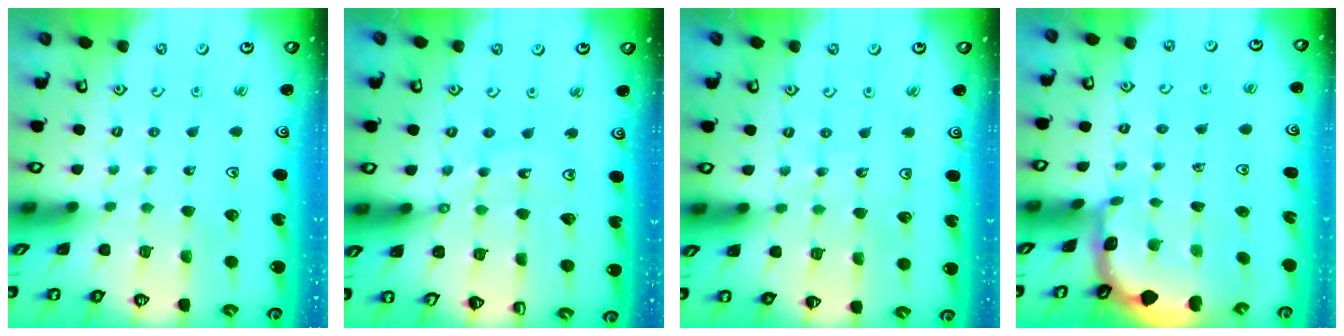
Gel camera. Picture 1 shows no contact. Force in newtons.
{"total": 10.2, "press": 10.1, "slide": 1.3}
{"total": 5.8, "press": 5.7, "slide": 0.6}
{"total": 1.9, "press": 1.9, "slide": 0.2}